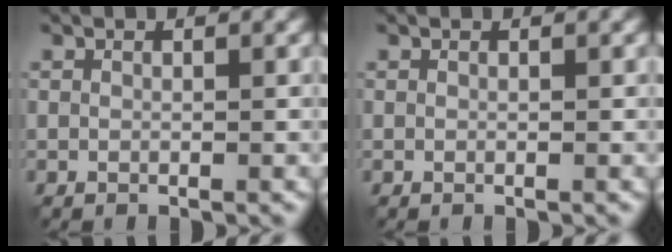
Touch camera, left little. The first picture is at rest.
{"total": 0.0}